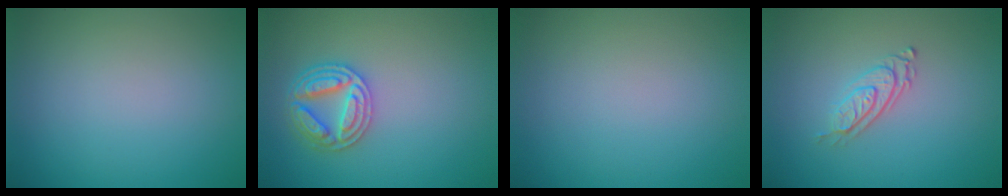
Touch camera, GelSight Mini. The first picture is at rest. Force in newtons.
{"total": 4.0, "press": 3.8, "slide": 1.3}
{"total": 0.0}
{"total": 2.8, "press": 2.0, "slide": 2.0}